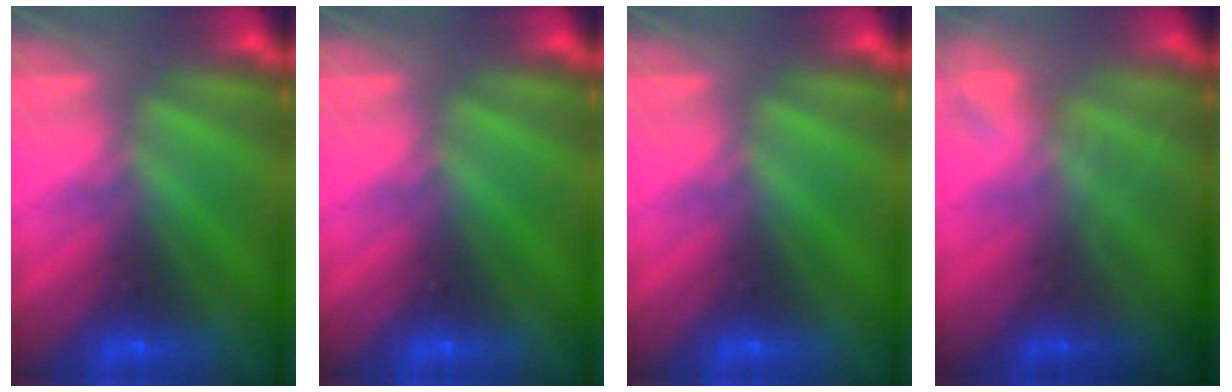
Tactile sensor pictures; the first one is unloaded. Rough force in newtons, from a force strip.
{"total": 0.0}
{"total": 0.0}
{"total": 1.9}